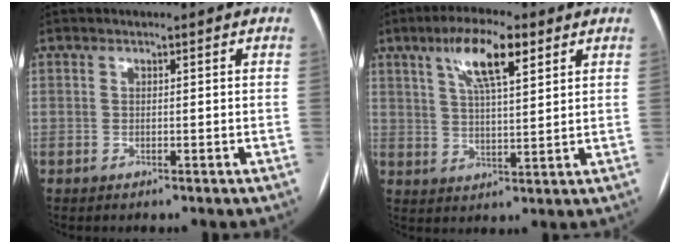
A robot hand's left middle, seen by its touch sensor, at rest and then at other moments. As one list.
[{"total": 9.2, "force": [4.8, 2.1, 7.5], "torque": [-0.139, 0.013, 0.084]}]